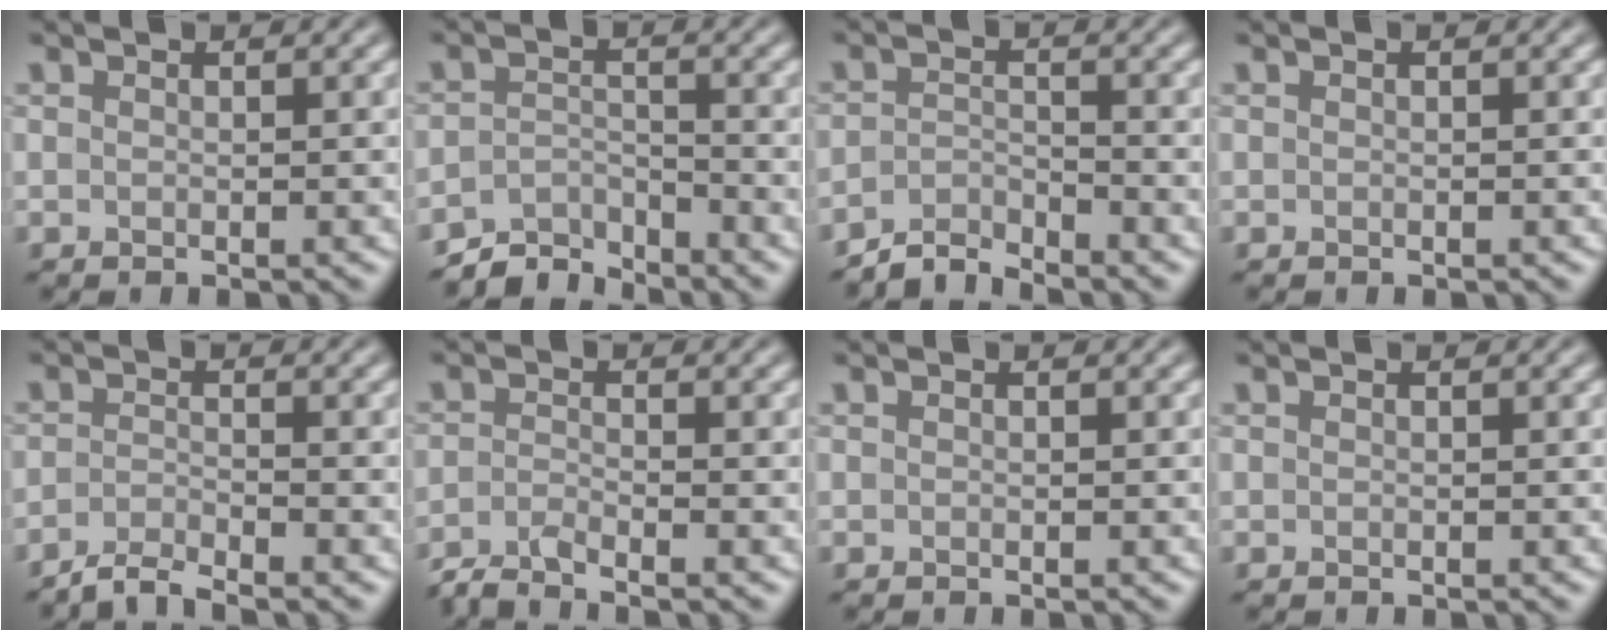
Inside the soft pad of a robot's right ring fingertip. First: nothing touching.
{"total": 3.7, "force": [-3.6, 0.7, 0.4], "torque": [-0.004, 0.007, -0.072]}
{"total": 2.7, "force": [-2.6, 0.1, 0.3], "torque": [-0.010, 0.006, -0.059]}
{"total": 0.0}
{"total": 2.4, "force": [-2.2, 0.1, 0.9], "torque": [-0.018, 0.003, -0.051]}
{"total": 2.5, "force": [-2.2, 0.2, 1.1], "torque": [-0.030, -0.005, -0.057]}
{"total": 0.0}
{"total": 0.0}